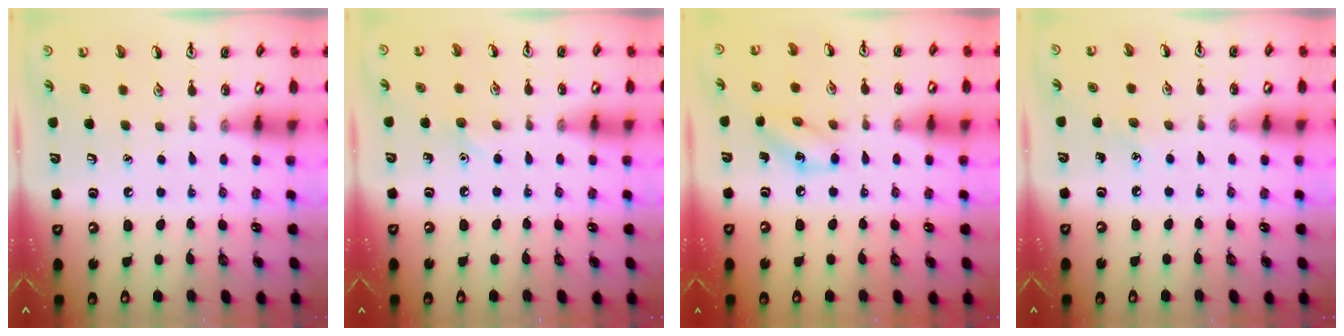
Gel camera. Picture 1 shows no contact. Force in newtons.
{"total": 4.7, "press": 4.4, "slide": 1.5}
{"total": 6.8, "press": 6.7, "slide": 0.9}
{"total": 3.0, "press": 2.8, "slide": 1.1}